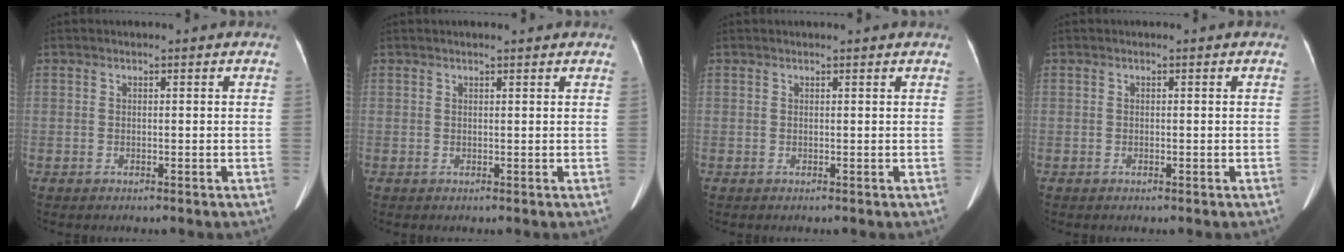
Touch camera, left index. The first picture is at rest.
{"total": 1.9, "force": [1.6, 0.2, 0.9], "torque": [-0.011, 0.016, 0.023]}
{"total": 1.6, "force": [1.6, -0.1, 0.4], "torque": [-0.012, 0.010, 0.018]}
{"total": 0.0}